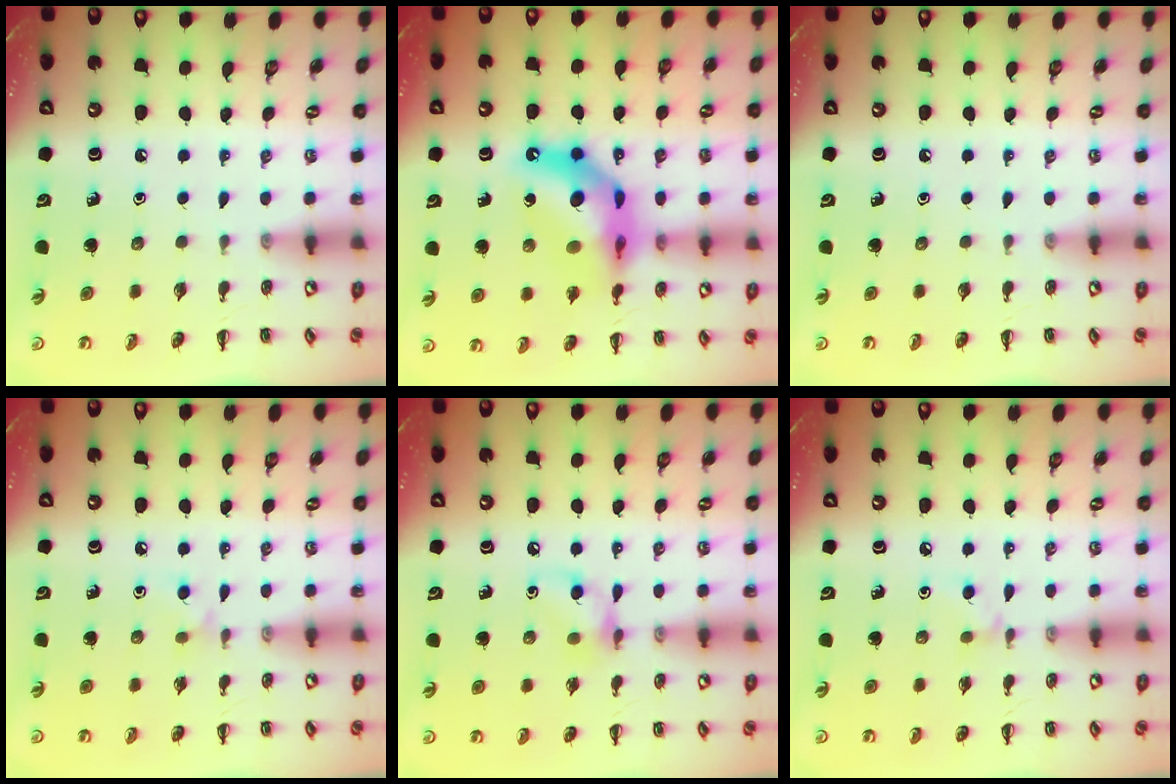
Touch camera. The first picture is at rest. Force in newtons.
{"total": 15.8, "press": 15.2, "slide": 4.3}
{"total": 0.0}
{"total": 4.6, "press": 4.3, "slide": 1.5}
{"total": 8.5, "press": 8.4, "slide": 1.3}
{"total": 4.5, "press": 4.2, "slide": 1.6}